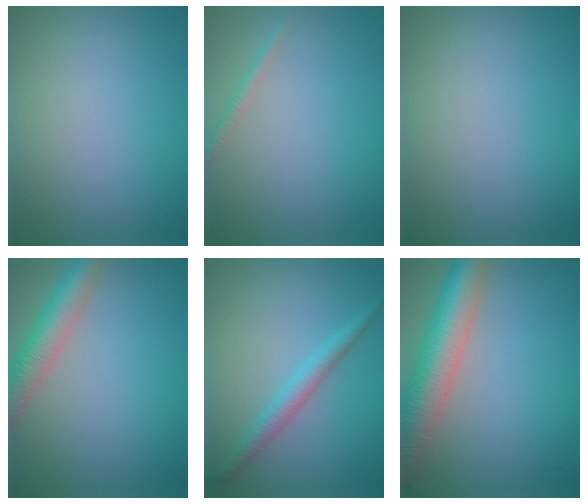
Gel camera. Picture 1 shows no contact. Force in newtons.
{"total": 1.0, "press": 1.0, "slide": 0.0}
{"total": 0.0}
{"total": 4.7, "press": 4.7, "slide": 0.2}
{"total": 2.4, "press": 2.4, "slide": 0.0}
{"total": 8.4, "press": 8.4, "slide": 0.5}